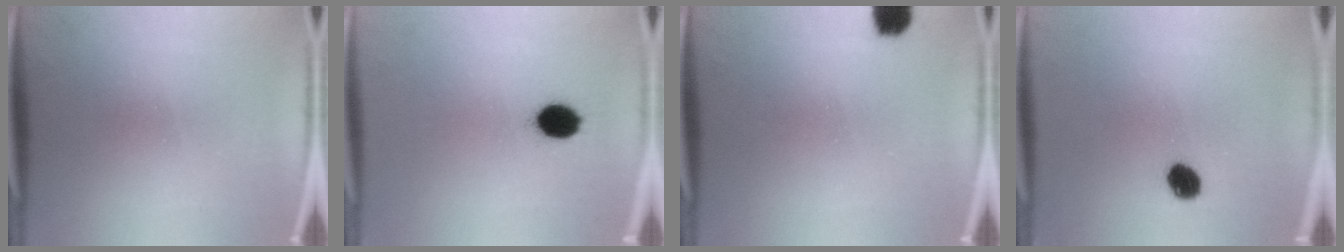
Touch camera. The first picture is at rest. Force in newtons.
{"total": 5.7}
{"total": 3.8}
{"total": 4.3}